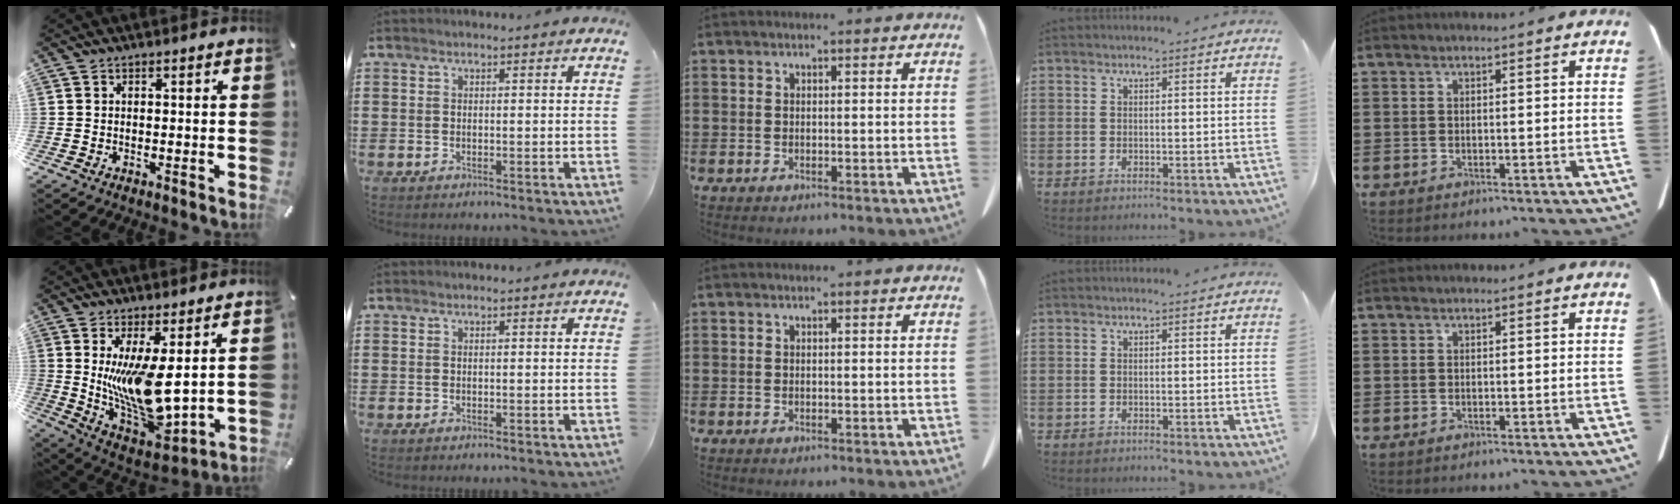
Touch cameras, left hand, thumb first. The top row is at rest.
{"thumb": {"total": 14.5, "force": [3.6, 5.5, 13.0], "torque": [-0.264, -0.056, 0.069]}}